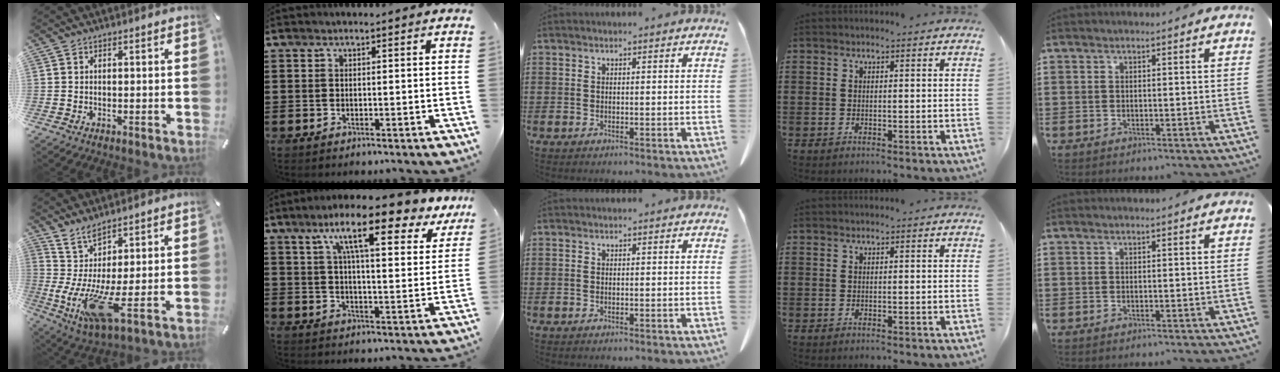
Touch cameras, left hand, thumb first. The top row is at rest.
{"thumb": {"total": 10.9, "force": [1.0, 1.7, 10.7], "torque": [-0.234, -0.048, 0.015]}, "index": {"total": 14.0, "force": [9.3, 2.3, 10.2], "torque": [-0.180, -0.034, 0.149]}}